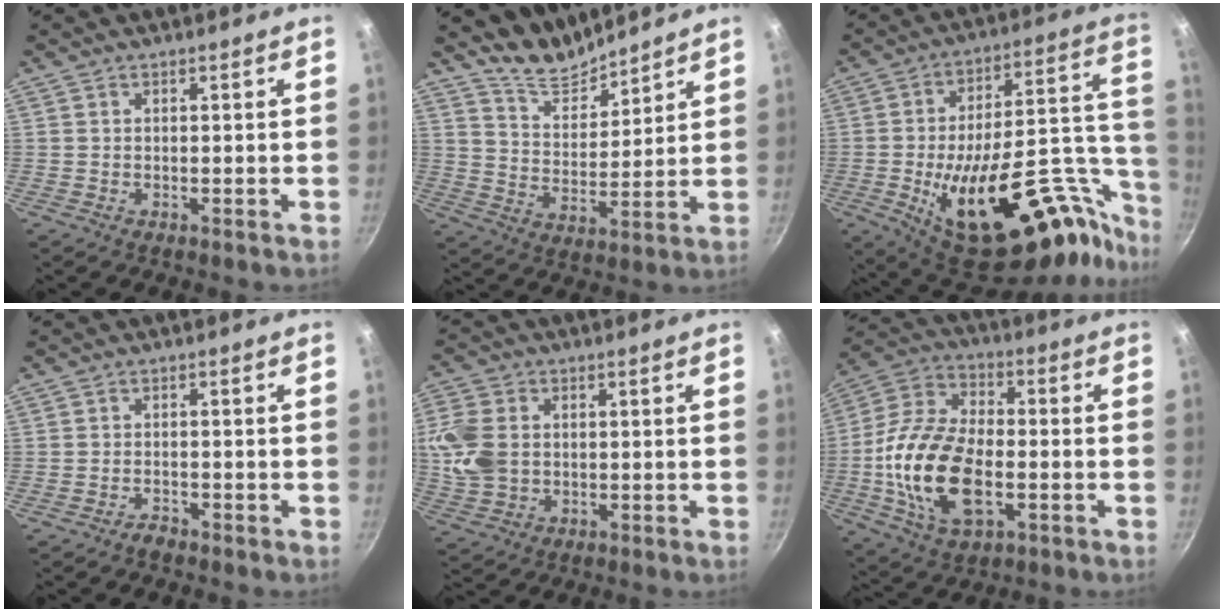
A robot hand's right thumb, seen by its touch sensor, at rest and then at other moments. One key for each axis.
{"total": 8.3, "fx": 7.8, "fy": 2.3, "fz": 1.4, "tx": -0.007, "ty": -0.070, "tz": 0.147}
{"total": 35.4, "fx": -14.1, "fy": 15.6, "fz": 28.5, "tx": -0.339, "ty": 0.067, "tz": -0.197}
{"total": 1.6, "fx": -1.4, "fy": 0.6, "fz": 0.4, "tx": -0.004, "ty": 0.018, "tz": -0.021}
{"total": 9.7, "fx": 0.6, "fy": 7.5, "fz": 6.1, "tx": -0.119, "ty": 0.003, "tz": 0.012}
{"total": 19.8, "fx": -3.6, "fy": 11.2, "fz": 15.9, "tx": -0.302, "ty": 0.025, "tz": -0.073}